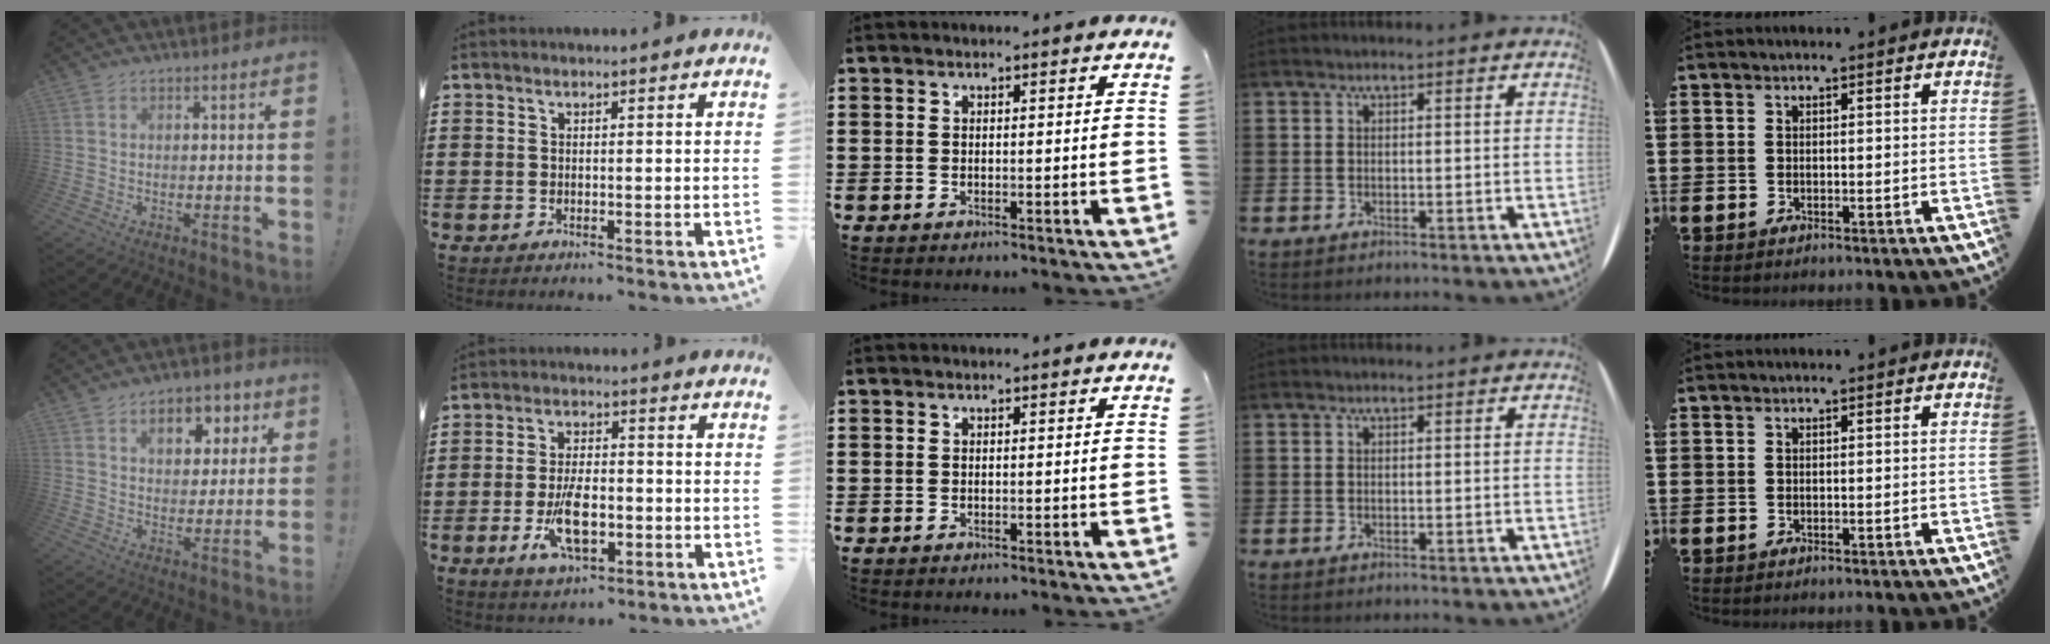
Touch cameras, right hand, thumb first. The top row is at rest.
{"thumb": {"total": 9.6, "force": [4.4, 6.0, 6.0], "torque": [-0.079, -0.011, 0.076]}, "index": {"total": 8.0, "force": [-2.4, 3.5, 6.8], "torque": [-0.146, -0.007, -0.043]}}